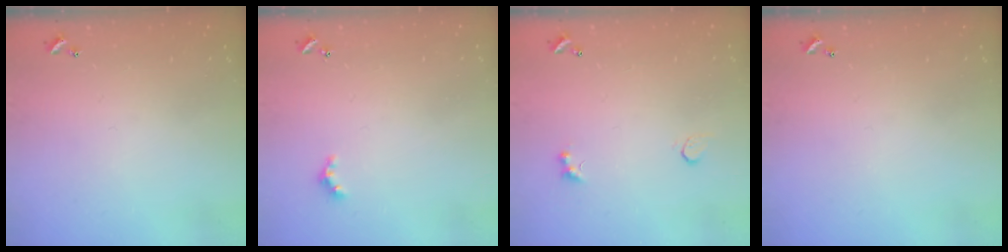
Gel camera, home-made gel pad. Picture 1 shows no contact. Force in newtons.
{"total": 2.5, "press": 2.4, "slide": 0.4}
{"total": 2.8, "press": 2.7, "slide": 0.8}
{"total": 0.0}